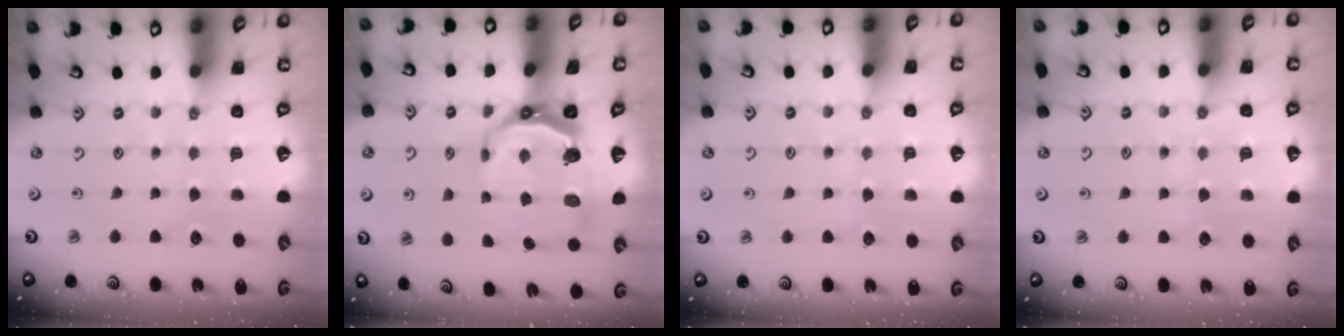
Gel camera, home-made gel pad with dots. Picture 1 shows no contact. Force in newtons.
{"total": 8.2, "press": 7.2, "slide": 3.8}
{"total": 4.3, "press": 4.3, "slide": 0.6}
{"total": 5.9, "press": 5.9, "slide": 0.7}